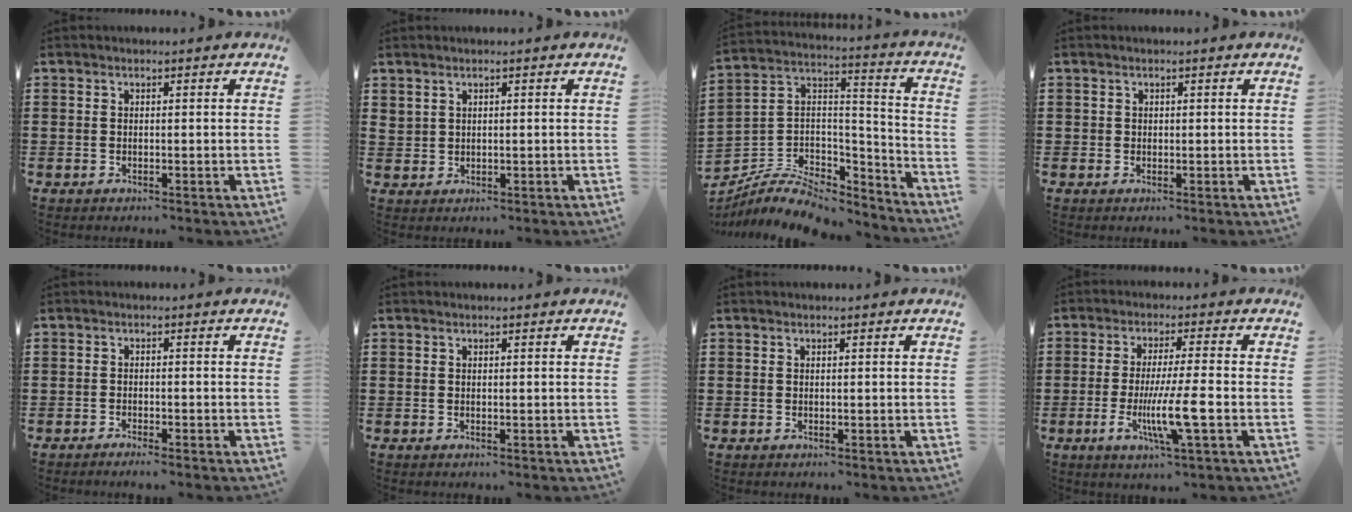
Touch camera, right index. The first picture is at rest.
{"total": 1.3, "force": [1.0, 0.7, 0.3], "torque": [-0.010, 0.003, 0.019]}
{"total": 7.2, "force": [-5.5, 3.6, 2.9], "torque": [-0.066, 0.005, -0.105]}
{"total": 0.6, "force": [0.1, 0.5, 0.1], "torque": [-0.003, 0.003, 0.002]}
{"total": 1.7, "force": [-1.6, -0.2, 0.3], "torque": [-0.008, 0.002, -0.031]}
{"total": 0.0}
{"total": 0.0}
{"total": 8.7, "force": [-2.3, 0.4, 8.4], "torque": [-0.166, -0.021, -0.045]}